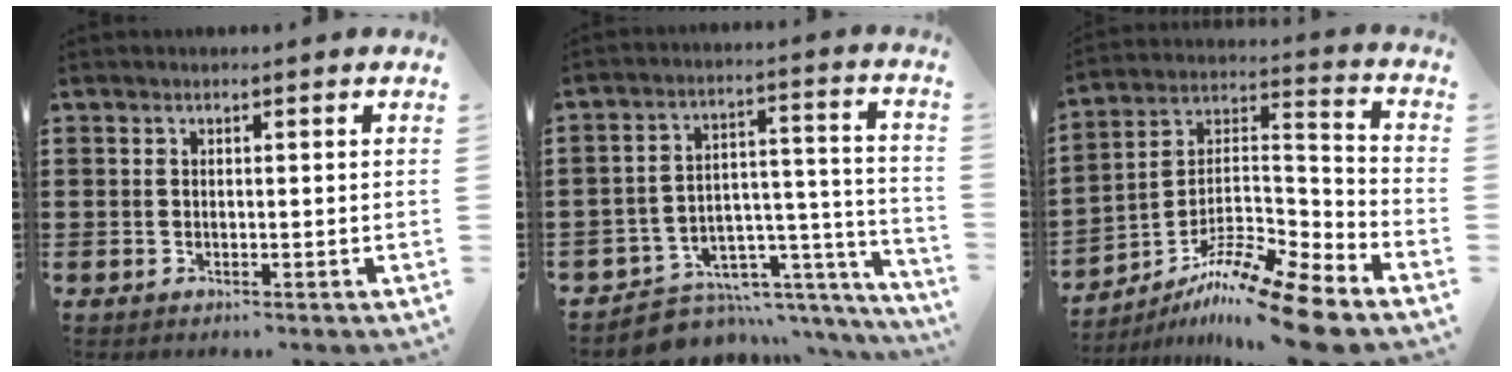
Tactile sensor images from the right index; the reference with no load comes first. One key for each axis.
{"total": 6.0, "fx": -4.9, "fy": 3.4, "fz": 1.0, "tx": -0.026, "ty": 0.003, "tz": -0.087}
{"total": 12.1, "fx": -10.0, "fy": 1.2, "fz": 6.6, "tx": -0.114, "ty": 0.022, "tz": -0.193}